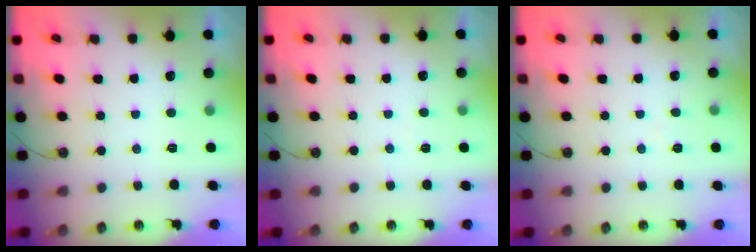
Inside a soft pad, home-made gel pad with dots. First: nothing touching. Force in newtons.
{"total": 2.2, "press": 2.2, "slide": 0.4}
{"total": 4.8, "press": 4.8, "slide": 0.7}